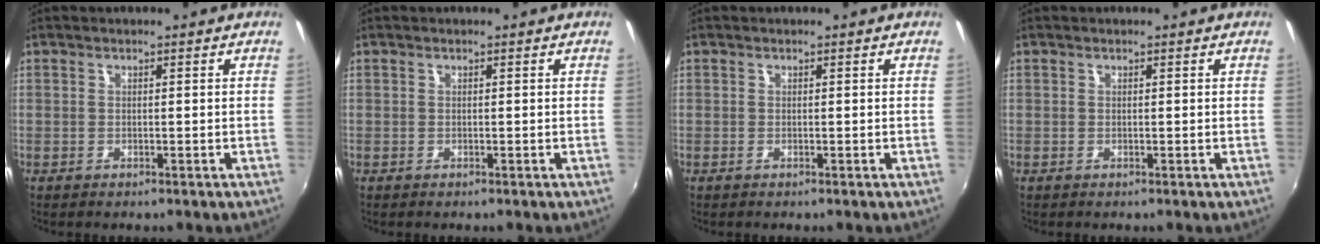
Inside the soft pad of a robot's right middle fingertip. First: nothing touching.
{"total": 0.0}
{"total": 0.0}
{"total": 0.0}